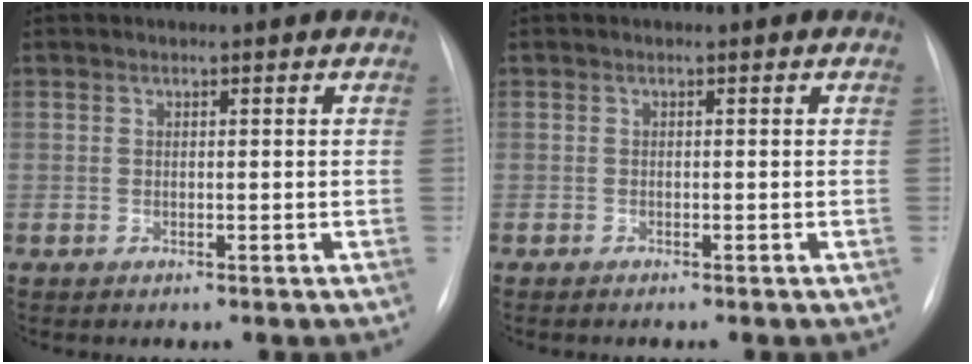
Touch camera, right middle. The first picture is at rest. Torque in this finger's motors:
{"motor_torque": [0.40, -0.44, 0.06, 0.02]}